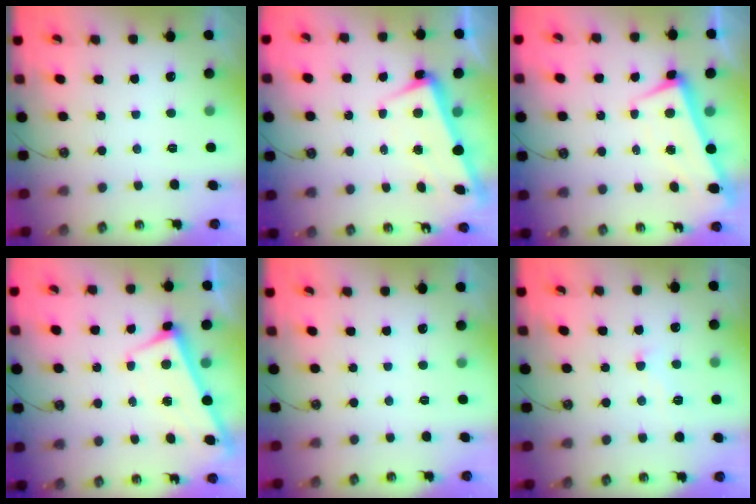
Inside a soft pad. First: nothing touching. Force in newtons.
{"total": 3.0, "press": 2.9, "slide": 0.8}
{"total": 1.8, "press": 0.8, "slide": 1.6}
{"total": 2.8, "press": 2.8, "slide": 0.5}
{"total": 0.0}
{"total": 1.2, "press": 1.0, "slide": 0.7}